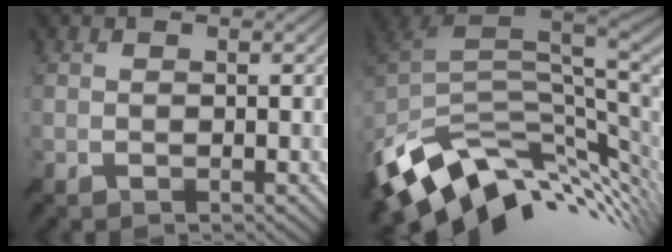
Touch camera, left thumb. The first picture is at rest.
{"total": 13.8, "force": [-3.5, 8.1, 10.7], "torque": [-0.230, -0.019, -0.052]}